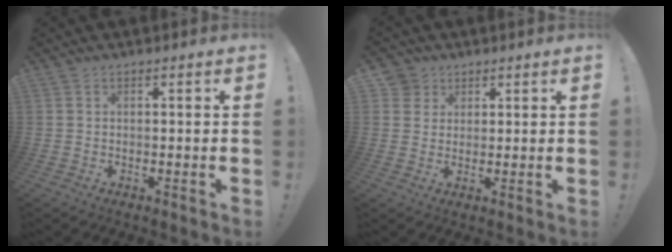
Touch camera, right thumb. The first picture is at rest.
{"total": 4.4, "force": [2.2, 3.7, 0.5], "torque": [-0.005, -0.013, 0.042]}